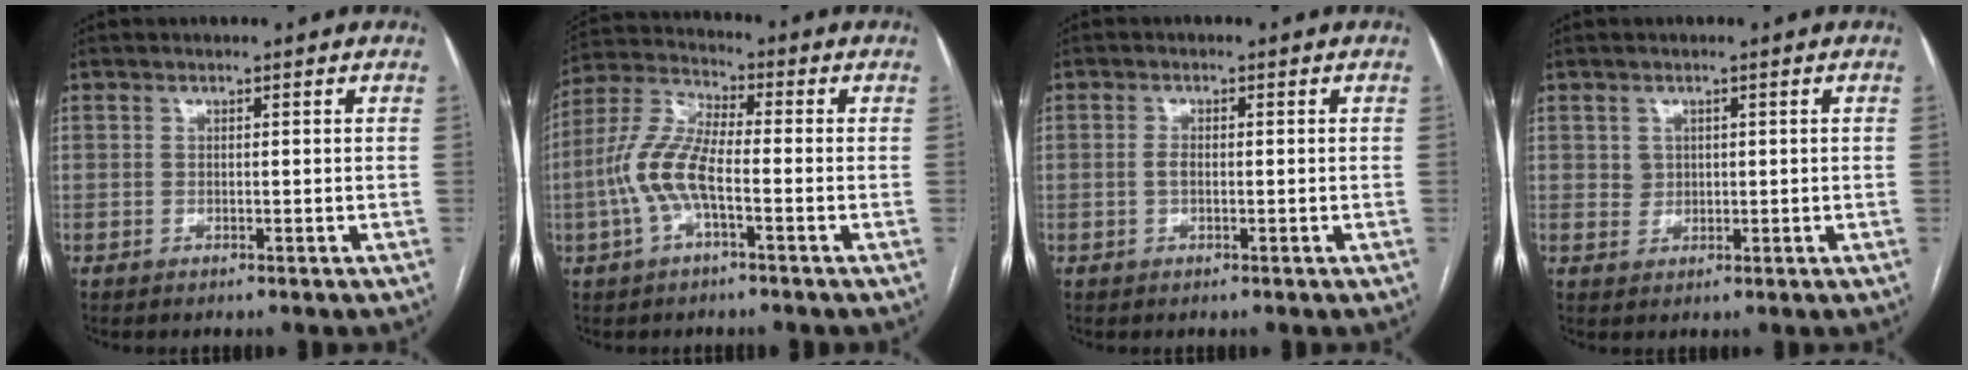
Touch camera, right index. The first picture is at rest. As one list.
[{"total": 9.5, "force": [-2.4, 2.8, 8.7], "torque": [-0.204, 0.014, -0.053]}, {"total": 1.3, "force": [-0.2, 0.6, 1.1], "torque": [-0.024, 0.003, -0.002]}, {"total": 1.7, "force": [0.5, 1.5, 0.3], "torque": [-0.001, -0.001, 0.009]}]